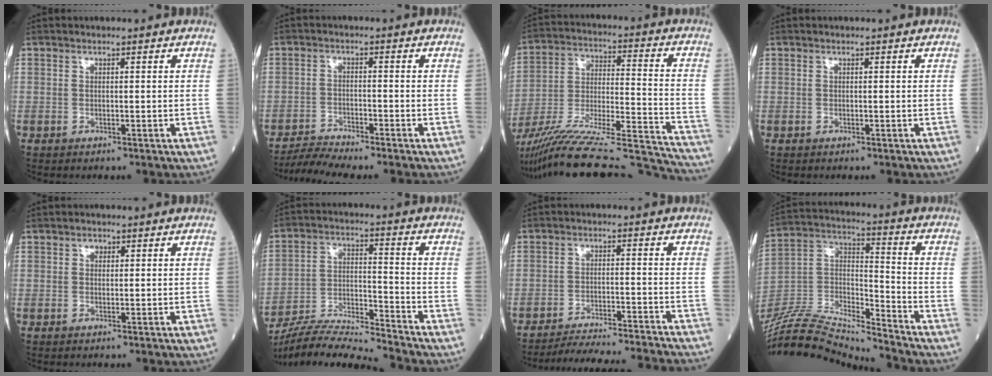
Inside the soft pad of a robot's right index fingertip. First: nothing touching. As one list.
[{"total": 4.2, "force": [-3.9, -1.3, 0.5], "torque": [-0.018, -0.019, -0.076]}, {"total": 30.9, "force": [-28.2, 0.6, 12.4], "torque": [-0.181, -0.034, -0.430]}, {"total": 0.0}, {"total": 0.8, "force": [0.4, 0.6, 0.2], "torque": [-0.001, 0.005, 0.009]}, {"total": 12.7, "force": [-12.3, -1.7, 3.0], "torque": [-0.056, 0.010, -0.229]}, {"total": 15.0, "force": [-14.3, -1.2, 4.4], "torque": [-0.057, -0.021, -0.207]}, {"total": 19.3, "force": [-18.6, -0.4, 5.1], "torque": [-0.099, 0.028, -0.335]}]